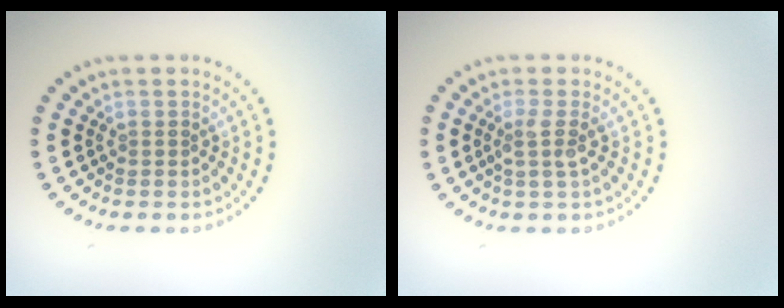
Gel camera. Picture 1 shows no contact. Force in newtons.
{"total": 1.8, "press": 1.3, "slide": 1.3}